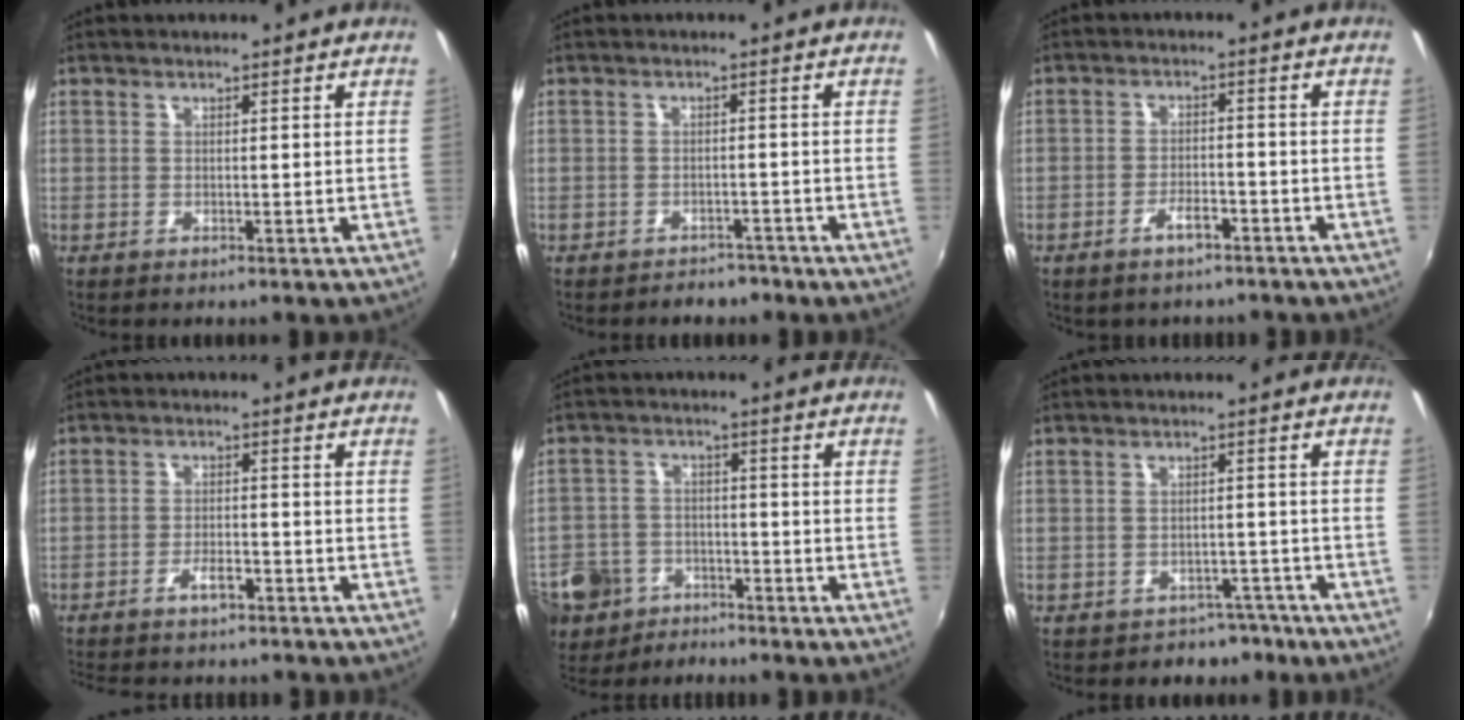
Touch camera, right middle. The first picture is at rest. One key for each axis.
{"total": 4.5, "fx": -3.9, "fy": 2.2, "fz": 0.9, "tx": -0.021, "ty": 0.001, "tz": -0.049}
{"total": 4.0, "fx": -2.9, "fy": 1.7, "fz": 2.2, "tx": -0.046, "ty": 0.004, "tz": -0.039}
{"total": 5.8, "fx": -4.7, "fy": 1.9, "fz": 2.8, "tx": -0.068, "ty": 0.004, "tz": -0.075}
{"total": 13.6, "fx": -8.7, "fy": 9.1, "fz": 5.1, "tx": -0.152, "ty": -0.003, "tz": -0.146}
{"total": 5.1, "fx": -3.9, "fy": 3.3, "fz": 0.4, "tx": -0.006, "ty": 0.021, "tz": -0.045}